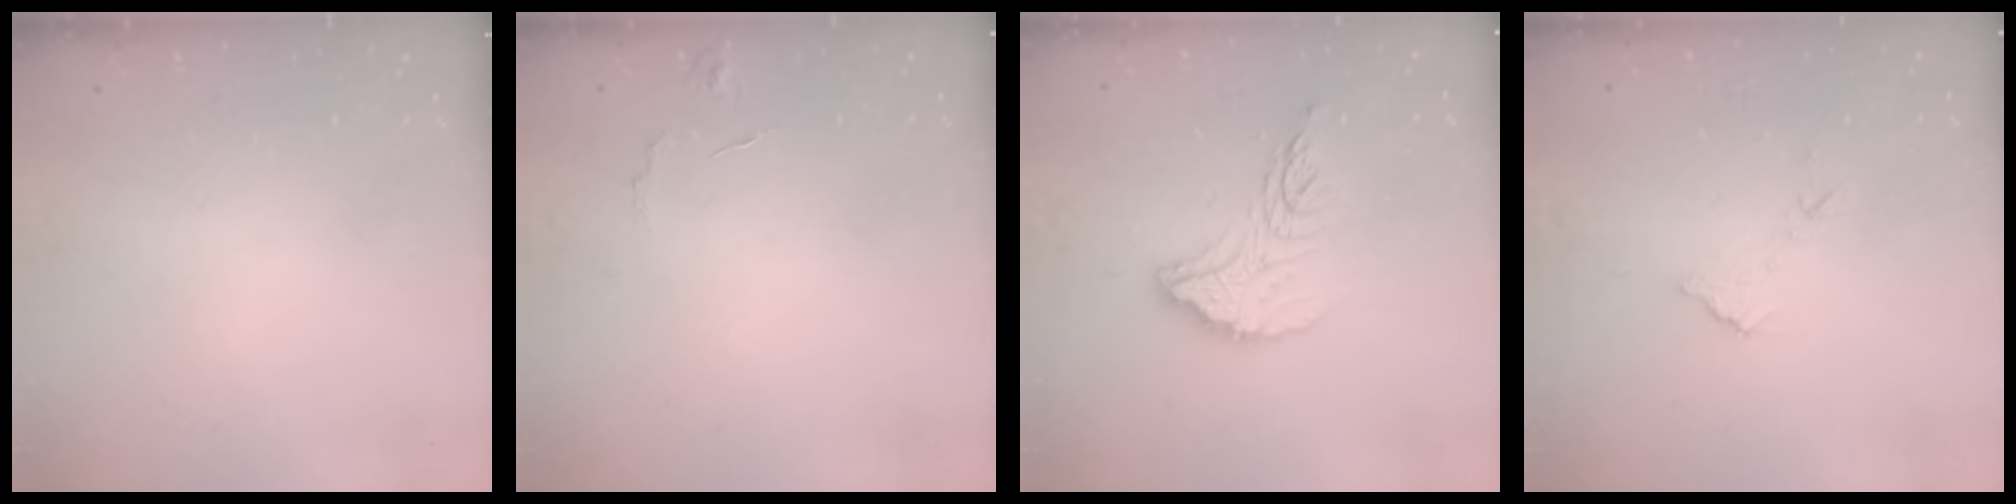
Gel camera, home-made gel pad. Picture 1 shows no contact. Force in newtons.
{"total": 4.9, "press": 4.9, "slide": 0.3}
{"total": 12.9, "press": 12.9, "slide": 1.2}
{"total": 5.3, "press": 5.3, "slide": 0.2}